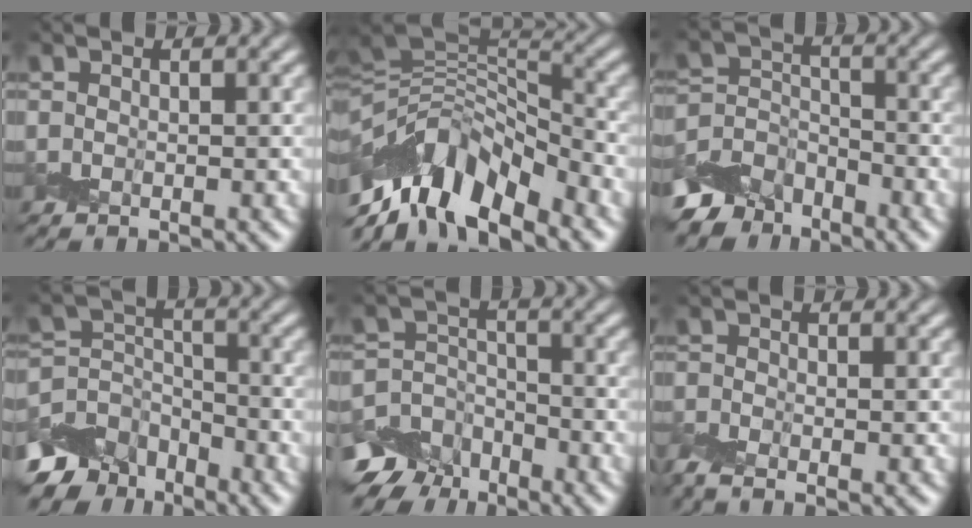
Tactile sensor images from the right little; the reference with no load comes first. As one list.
[{"total": 10.4, "force": [-6.5, 4.3, 6.9], "torque": [-0.106, 0.012, -0.129]}, {"total": 4.8, "force": [-4.1, 2.4, 0.5], "torque": [0.002, 0.002, -0.086]}, {"total": 5.2, "force": [-3.8, 3.2, 1.5], "torque": [-0.021, 0.002, -0.085]}, {"total": 7.6, "force": [-5.5, 5.0, 1.6], "torque": [-0.018, -0.019, -0.110]}, {"total": 2.6, "force": [-1.6, 1.2, 1.7], "torque": [-0.052, -0.003, -0.044]}]